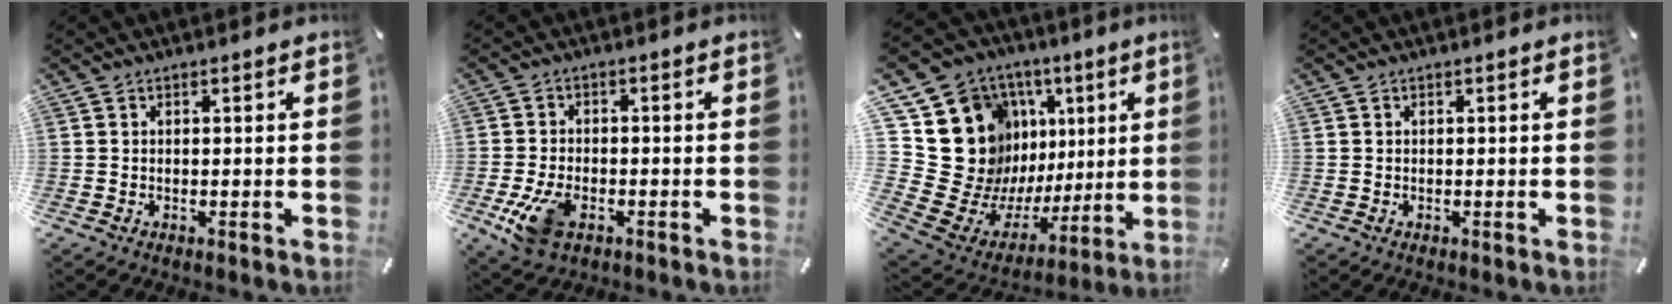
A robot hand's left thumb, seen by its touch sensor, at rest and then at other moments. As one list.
[{"total": 8.1, "force": [-3.4, 4.8, 5.7], "torque": [-0.133, 0.004, -0.062]}, {"total": 22.9, "force": [5.6, 19.8, 10.0], "torque": [-0.129, -0.081, 0.164]}, {"total": 0.0}]